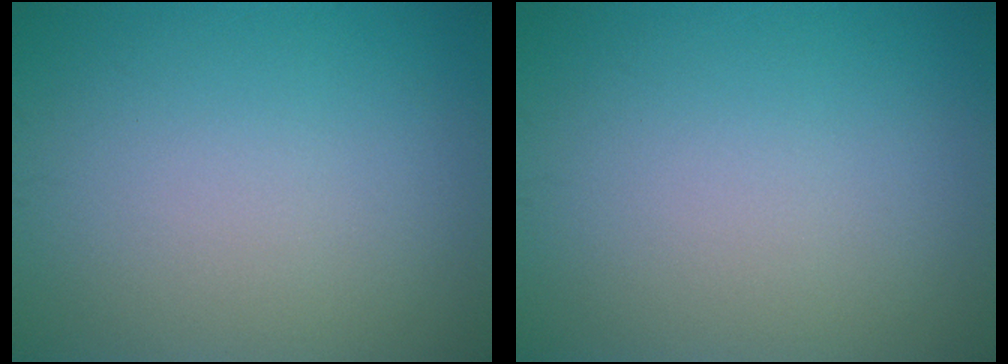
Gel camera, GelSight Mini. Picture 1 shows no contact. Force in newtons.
{"total": 0.0}